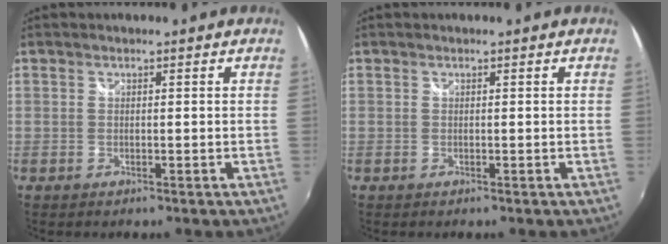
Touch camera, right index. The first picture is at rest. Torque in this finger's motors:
{"motor_torque": [0.00, 0.00, 0.00, 0.00]}